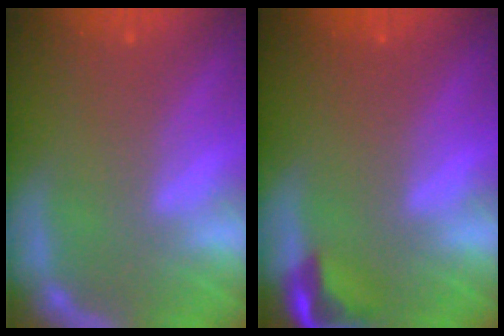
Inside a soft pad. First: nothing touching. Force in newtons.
{"total": 2.9}